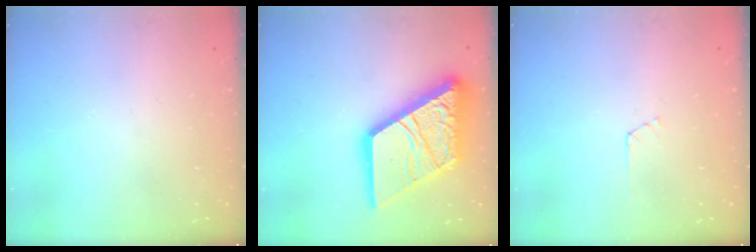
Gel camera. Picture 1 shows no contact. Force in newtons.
{"total": 27.5, "press": 27.4, "slide": 3.2}
{"total": 1.7, "press": 1.7, "slide": 0.3}